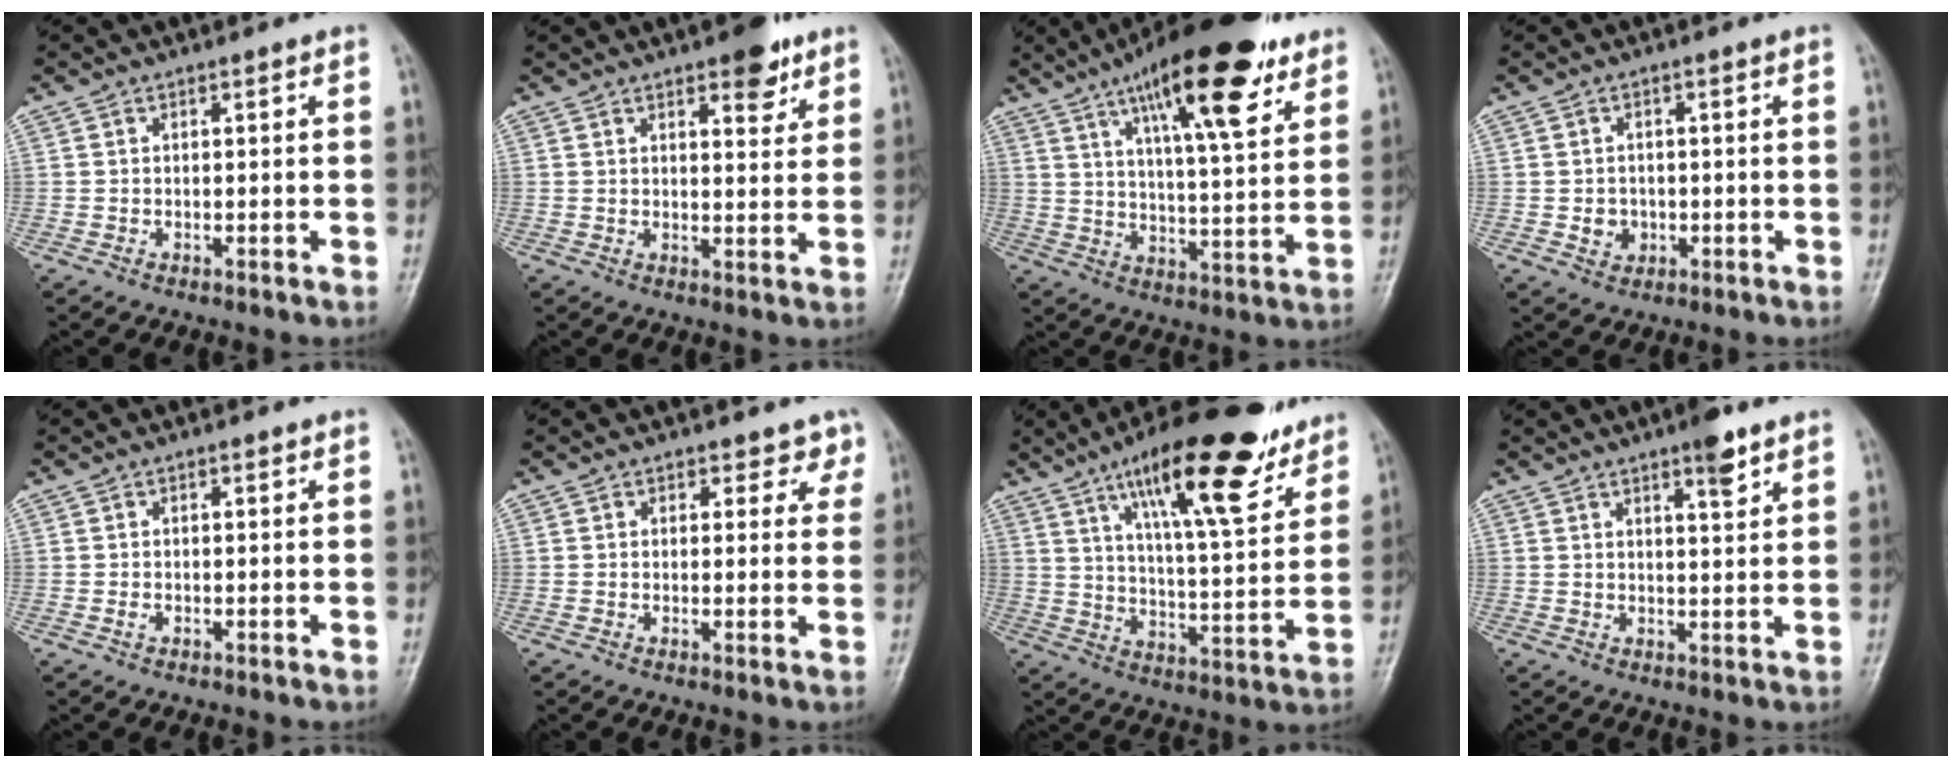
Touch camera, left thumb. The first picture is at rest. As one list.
[{"total": 6.4, "force": [4.0, 2.6, 4.4], "torque": [-0.037, -0.019, 0.049]}, {"total": 20.4, "force": [11.6, 5.7, 15.7], "torque": [-0.221, -0.037, 0.182]}, {"total": 3.1, "force": [-0.5, 2.8, 1.3], "torque": [-0.007, 0.003, -0.002]}, {"total": 0.7, "force": [-0.1, 0.6, 0.4], "torque": [-0.006, 0.000, -0.003]}, {"total": 3.2, "force": [2.3, 2.2, 0.3], "torque": [0.029, -0.014, 0.017]}, {"total": 21.2, "force": [13.2, 5.8, 15.5], "torque": [-0.212, -0.051, 0.210]}, {"total": 4.7, "force": [3.1, 1.1, 3.4], "torque": [-0.042, -0.019, 0.044]}]